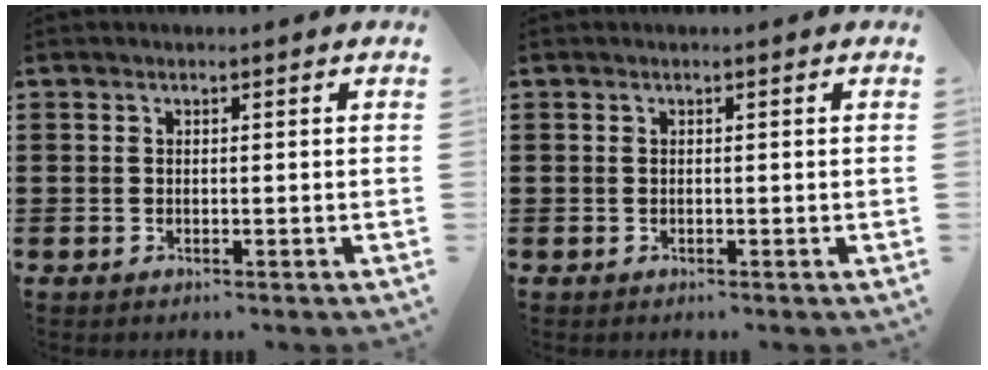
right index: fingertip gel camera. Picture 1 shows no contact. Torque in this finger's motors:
{"motor_torque": [0.00, 0.00, 0.00, 0.00]}